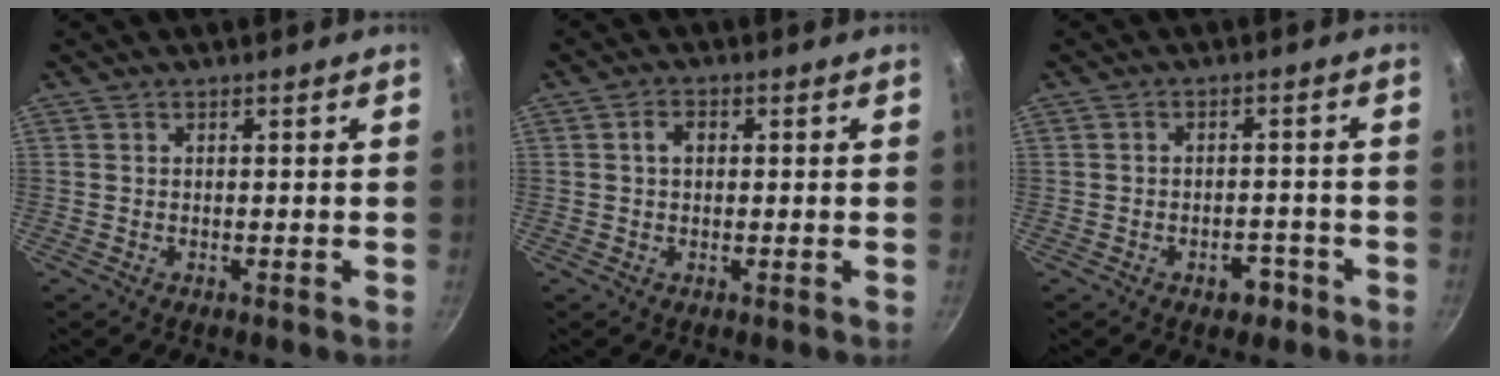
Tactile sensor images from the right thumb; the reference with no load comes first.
{"total": 2.6, "force": [0.4, 1.8, 1.8], "torque": [-0.022, 0.007, 0.006]}
{"total": 3.7, "force": [-2.2, 2.3, 2.0], "torque": [-0.007, 0.021, -0.022]}